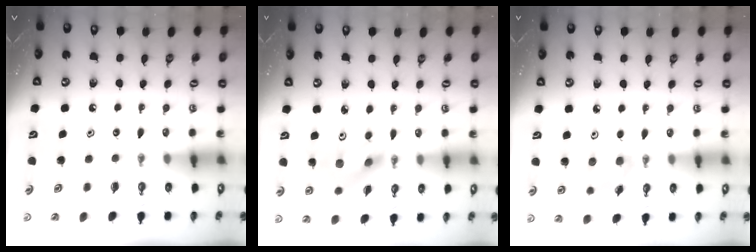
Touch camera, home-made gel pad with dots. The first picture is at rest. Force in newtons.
{"total": 6.7, "press": 5.0, "slide": 4.4}
{"total": 5.8, "press": 5.5, "slide": 1.9}